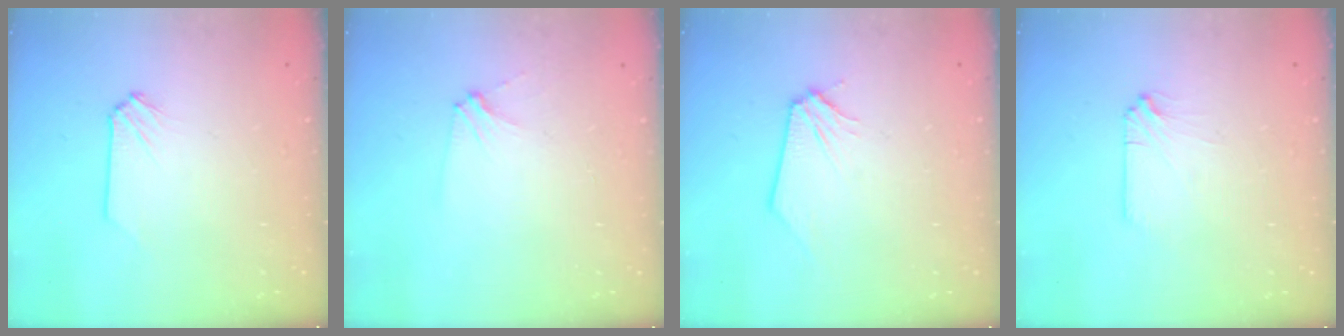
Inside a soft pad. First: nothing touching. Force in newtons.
{"total": 2.8, "press": 2.8, "slide": 0.4}
{"total": 0.0}
{"total": 1.1, "press": 1.1, "slide": 0.3}